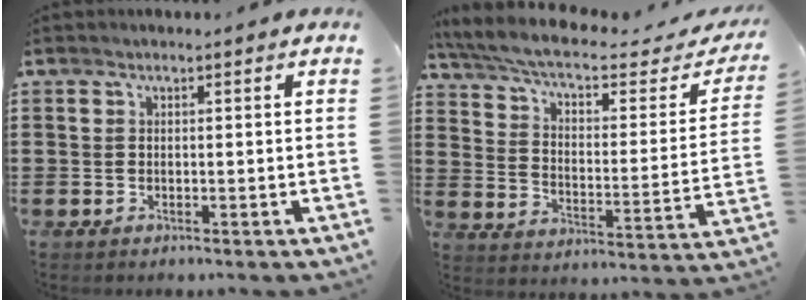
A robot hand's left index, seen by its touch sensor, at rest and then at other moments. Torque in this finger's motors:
{"motor_torque": [2.14, 0.00, 0.41, 0.11]}